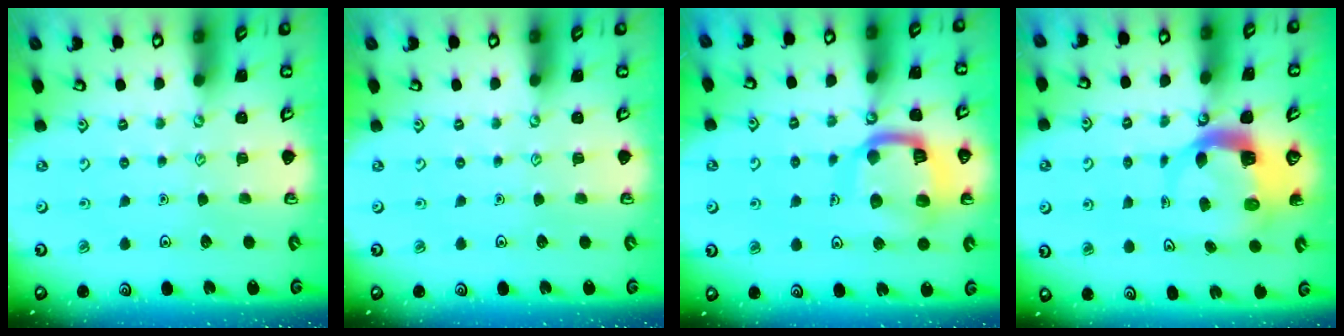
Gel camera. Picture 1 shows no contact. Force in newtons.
{"total": 0.0}
{"total": 15.5, "press": 15.4, "slide": 1.6}
{"total": 5.8, "press": 5.8, "slide": 0.6}